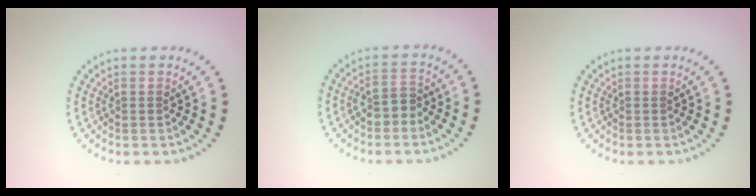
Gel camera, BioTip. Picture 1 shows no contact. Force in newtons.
{"total": 2.0, "press": 1.9, "slide": 0.7}
{"total": 0.0}